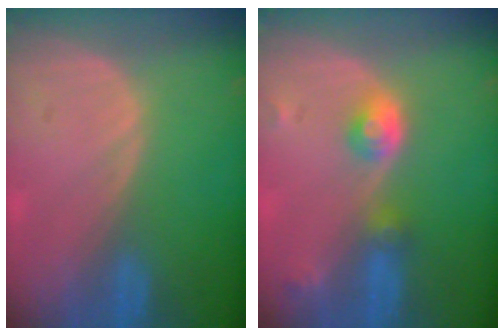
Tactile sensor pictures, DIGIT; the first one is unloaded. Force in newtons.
{"total": 4.2, "press": 4.0, "slide": 1.4}